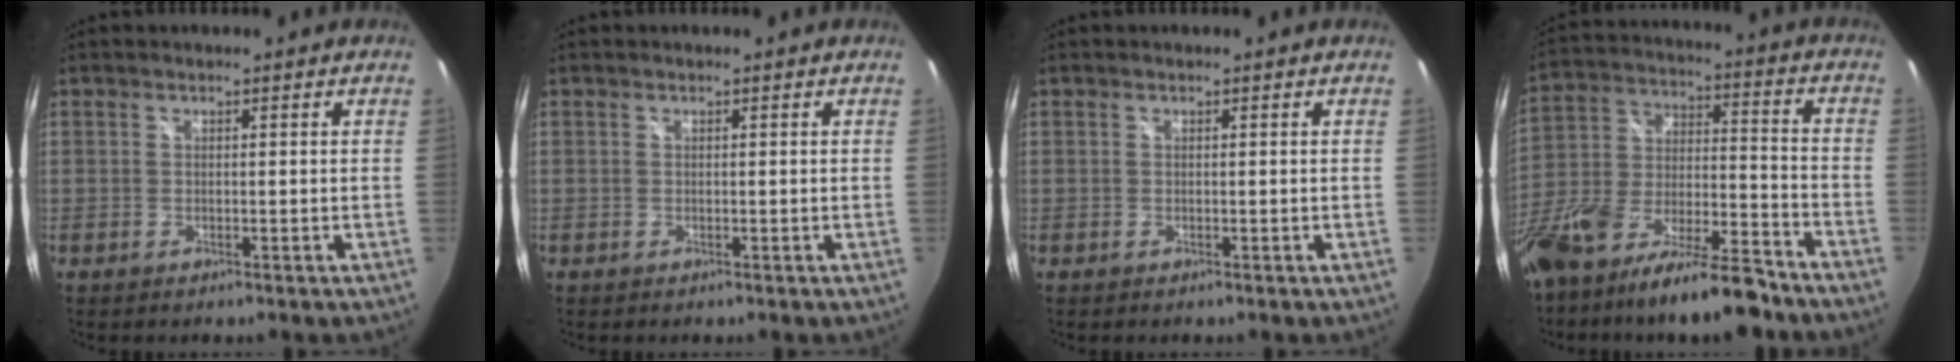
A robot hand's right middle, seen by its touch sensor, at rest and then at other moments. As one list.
[{"total": 0.0}, {"total": 0.0}, {"total": 19.4, "force": [-12.7, 6.9, 13.0], "torque": [-0.254, -0.023, -0.213]}]